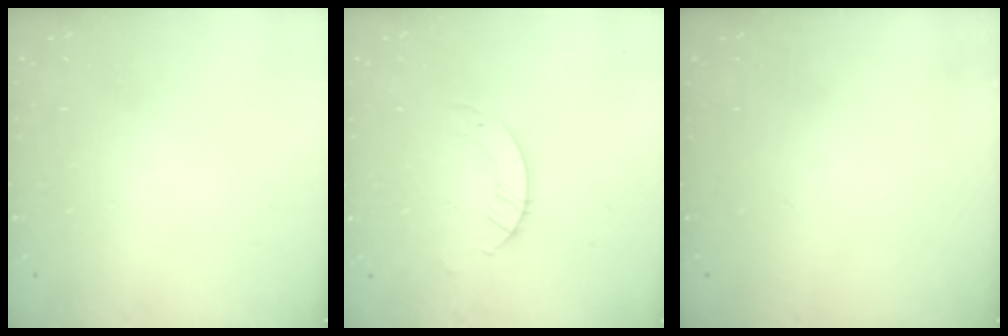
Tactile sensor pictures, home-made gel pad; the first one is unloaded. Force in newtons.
{"total": 3.2, "press": 3.2, "slide": 0.2}
{"total": 0.0}